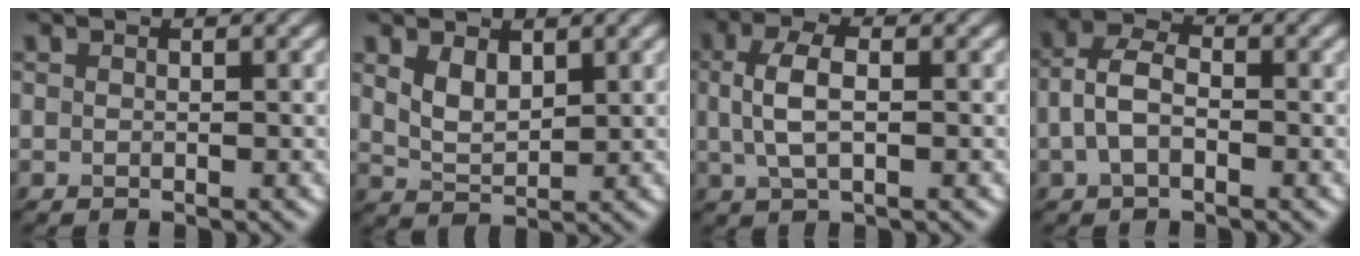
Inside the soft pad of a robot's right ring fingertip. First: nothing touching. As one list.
[{"total": 2.7, "force": [1.4, 1.5, 1.8], "torque": [-0.042, -0.006, 0.034]}, {"total": 3.9, "force": [0.4, 1.8, 3.5], "torque": [-0.079, 0.005, 0.004]}, {"total": 3.4, "force": [-0.6, 2.1, 2.6], "torque": [-0.058, 0.008, -0.017]}]